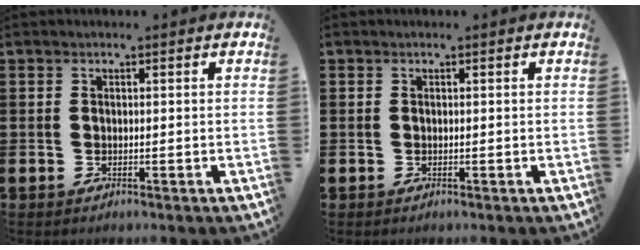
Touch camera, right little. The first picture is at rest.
{"total": 0.0}